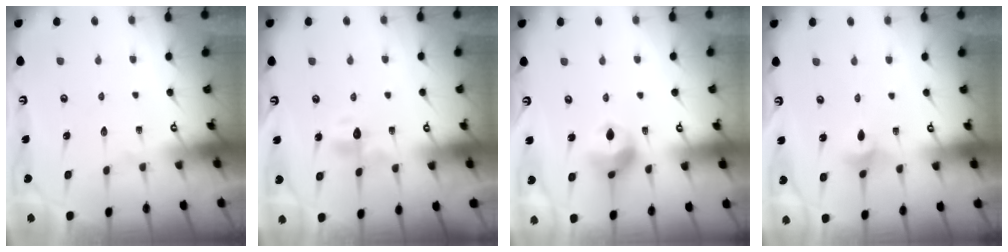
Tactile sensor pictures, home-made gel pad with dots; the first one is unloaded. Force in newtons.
{"total": 4.8, "press": 4.8, "slide": 0.6}
{"total": 9.8, "press": 9.7, "slide": 1.1}
{"total": 3.4, "press": 3.3, "slide": 0.5}